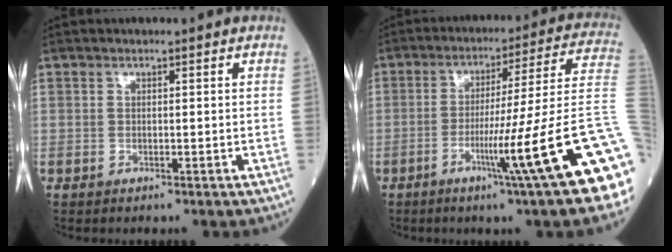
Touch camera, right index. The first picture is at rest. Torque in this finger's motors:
{"motor_torque": [0.59, -0.48, 0.44, 0.21]}